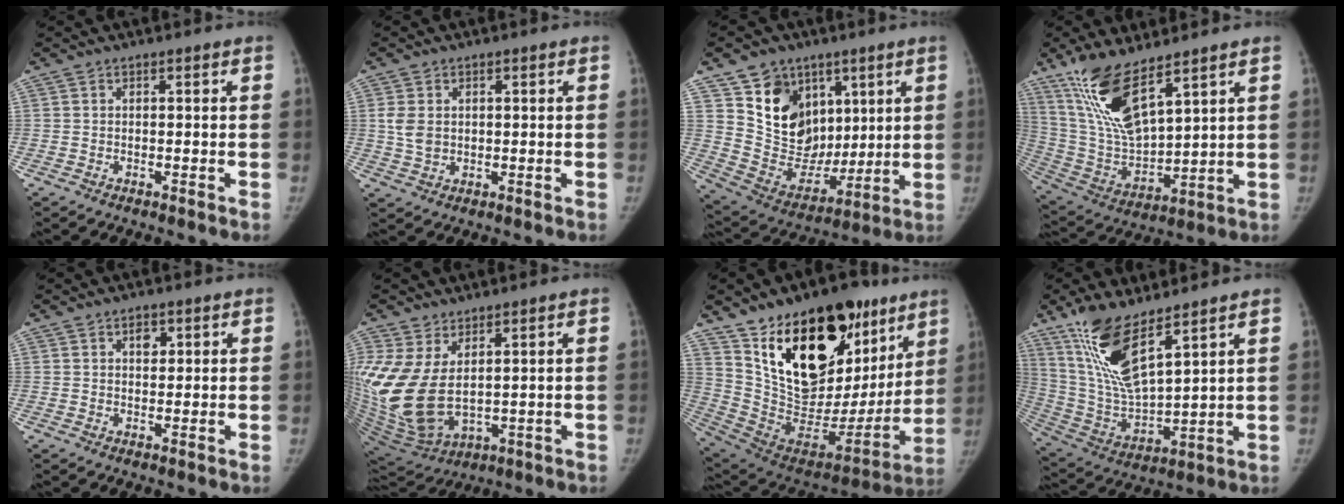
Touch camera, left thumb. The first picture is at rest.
{"total": 4.2, "force": [0.8, 3.1, 2.6], "torque": [-0.046, -0.003, 0.021]}
{"total": 17.0, "force": [8.5, 13.2, 6.5], "torque": [-0.063, -0.035, 0.170]}
{"total": 15.9, "force": [10.3, 4.8, 11.1], "torque": [-0.206, -0.054, 0.218]}
{"total": 2.5, "force": [1.2, 1.6, 1.4], "torque": [-0.009, -0.005, 0.018]}
{"total": 15.2, "force": [3.2, 8.6, 12.1], "torque": [-0.270, -0.029, 0.088]}
{"total": 32.8, "force": [18.1, 17.8, 20.8], "torque": [-0.287, -0.035, 0.304]}
{"total": 15.8, "force": [10.2, 4.3, 11.3], "torque": [-0.216, -0.057, 0.215]}